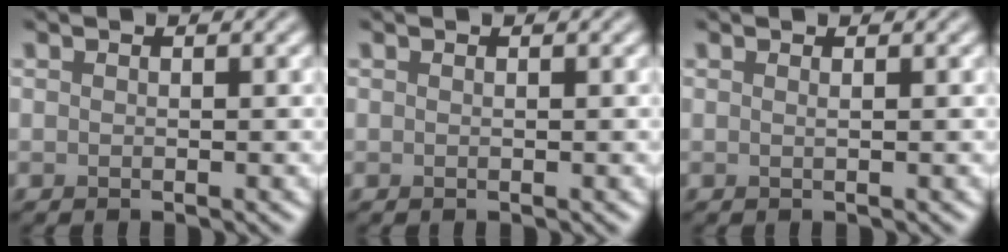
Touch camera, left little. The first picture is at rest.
{"total": 0.0}
{"total": 0.5, "force": [0.2, 0.2, 0.5], "torque": [-0.001, -0.001, 0.000]}